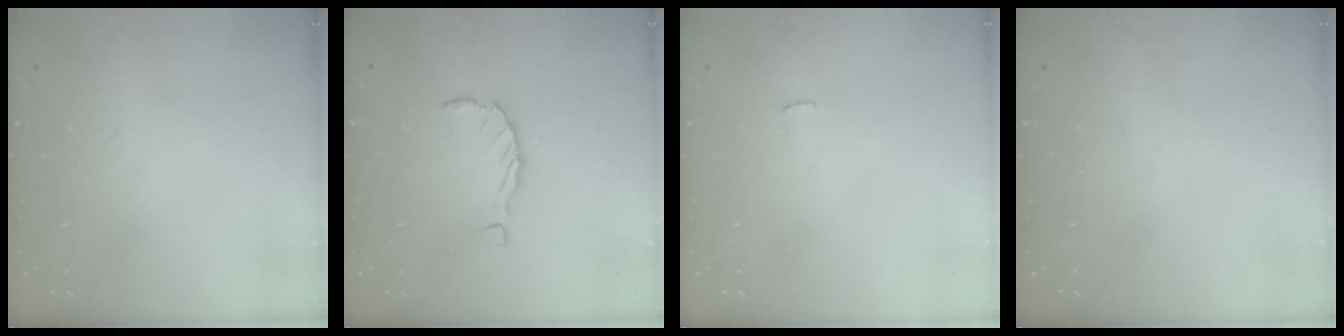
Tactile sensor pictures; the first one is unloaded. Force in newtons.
{"total": 0.0}
{"total": 2.3, "press": 2.3, "slide": 0.2}
{"total": 0.0}